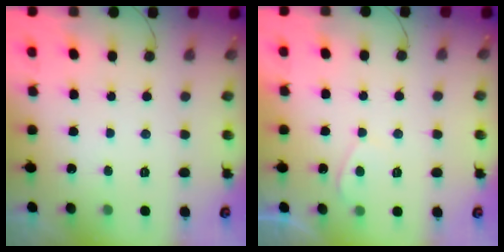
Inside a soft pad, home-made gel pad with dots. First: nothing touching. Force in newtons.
{"total": 0.7, "press": 0.5, "slide": 0.4}